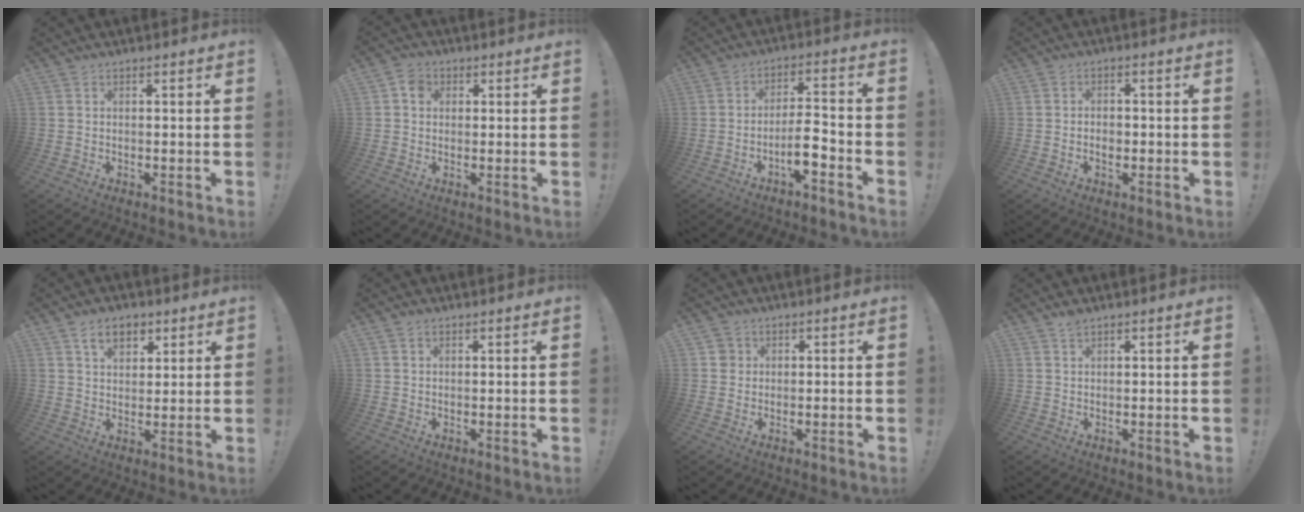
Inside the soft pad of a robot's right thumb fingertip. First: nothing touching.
{"total": 4.1, "force": [0.9, 3.4, 2.1], "torque": [-0.031, 0.007, 0.015]}
{"total": 7.9, "force": [-3.6, 2.5, 6.6], "torque": [-0.109, 0.020, -0.061]}
{"total": 2.6, "force": [-0.6, 2.0, 1.6], "torque": [-0.011, 0.002, -0.015]}
{"total": 7.6, "force": [4.1, 5.0, 4.0], "torque": [-0.063, -0.006, 0.075]}
{"total": 0.8, "force": [0.5, 0.6, 0.3], "torque": [-0.006, 0.001, 0.009]}
{"total": 2.3, "force": [0.2, 2.2, 0.6], "torque": [-0.009, 0.007, 0.004]}
{"total": 1.9, "force": [1.7, 0.7, 0.6], "torque": [-0.005, -0.001, 0.029]}